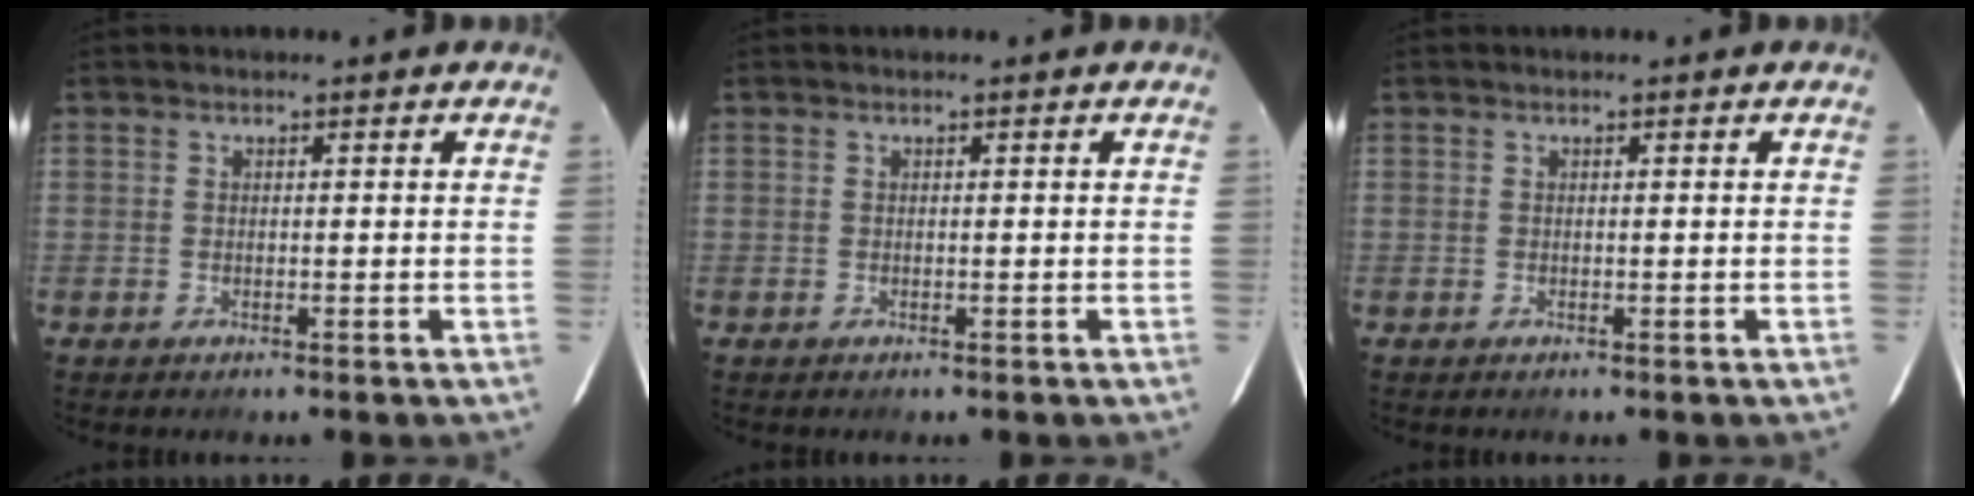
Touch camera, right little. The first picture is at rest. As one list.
[{"total": 0.0}, {"total": 0.0}]